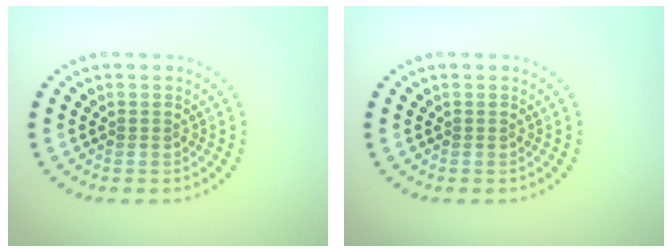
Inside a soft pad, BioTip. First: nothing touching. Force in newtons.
{"total": 0.0}